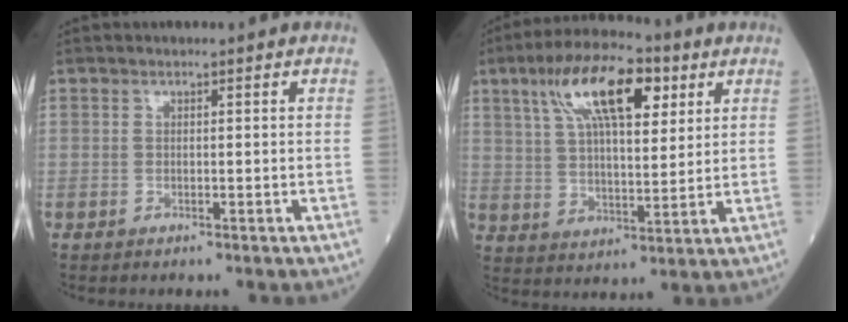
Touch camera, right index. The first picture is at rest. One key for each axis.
{"total": 14.9, "fx": 7.5, "fy": 5.2, "fz": 11.7, "tx": -0.210, "ty": 0.024, "tz": 0.132}